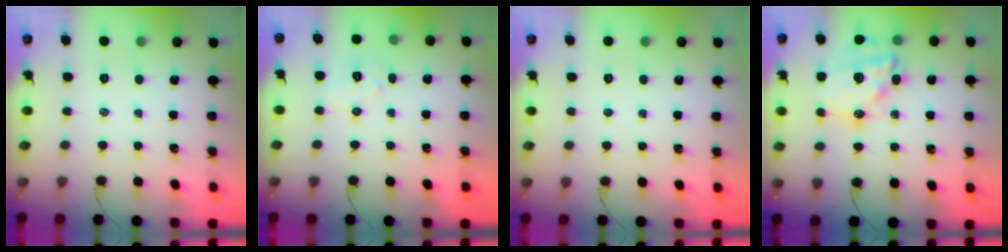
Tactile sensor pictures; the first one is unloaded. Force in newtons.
{"total": 6.5, "press": 6.4, "slide": 1.2}
{"total": 0.0}
{"total": 17.0, "press": 16.7, "slide": 3.4}